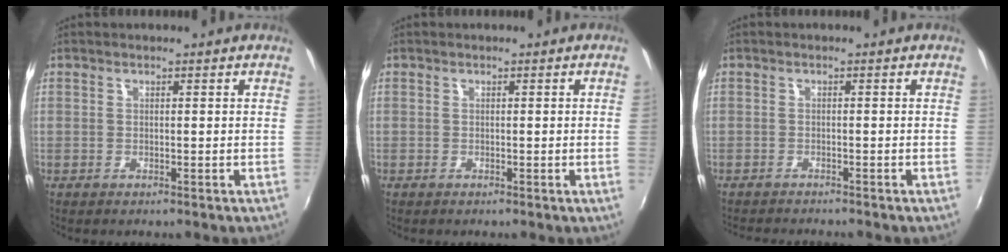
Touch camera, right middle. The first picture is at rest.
{"total": 1.0, "force": [0.1, -0.6, 0.8], "torque": [-0.006, -0.007, 0.003]}
{"total": 3.6, "force": [-3.5, 0.2, 1.0], "torque": [-0.032, -0.016, -0.060]}